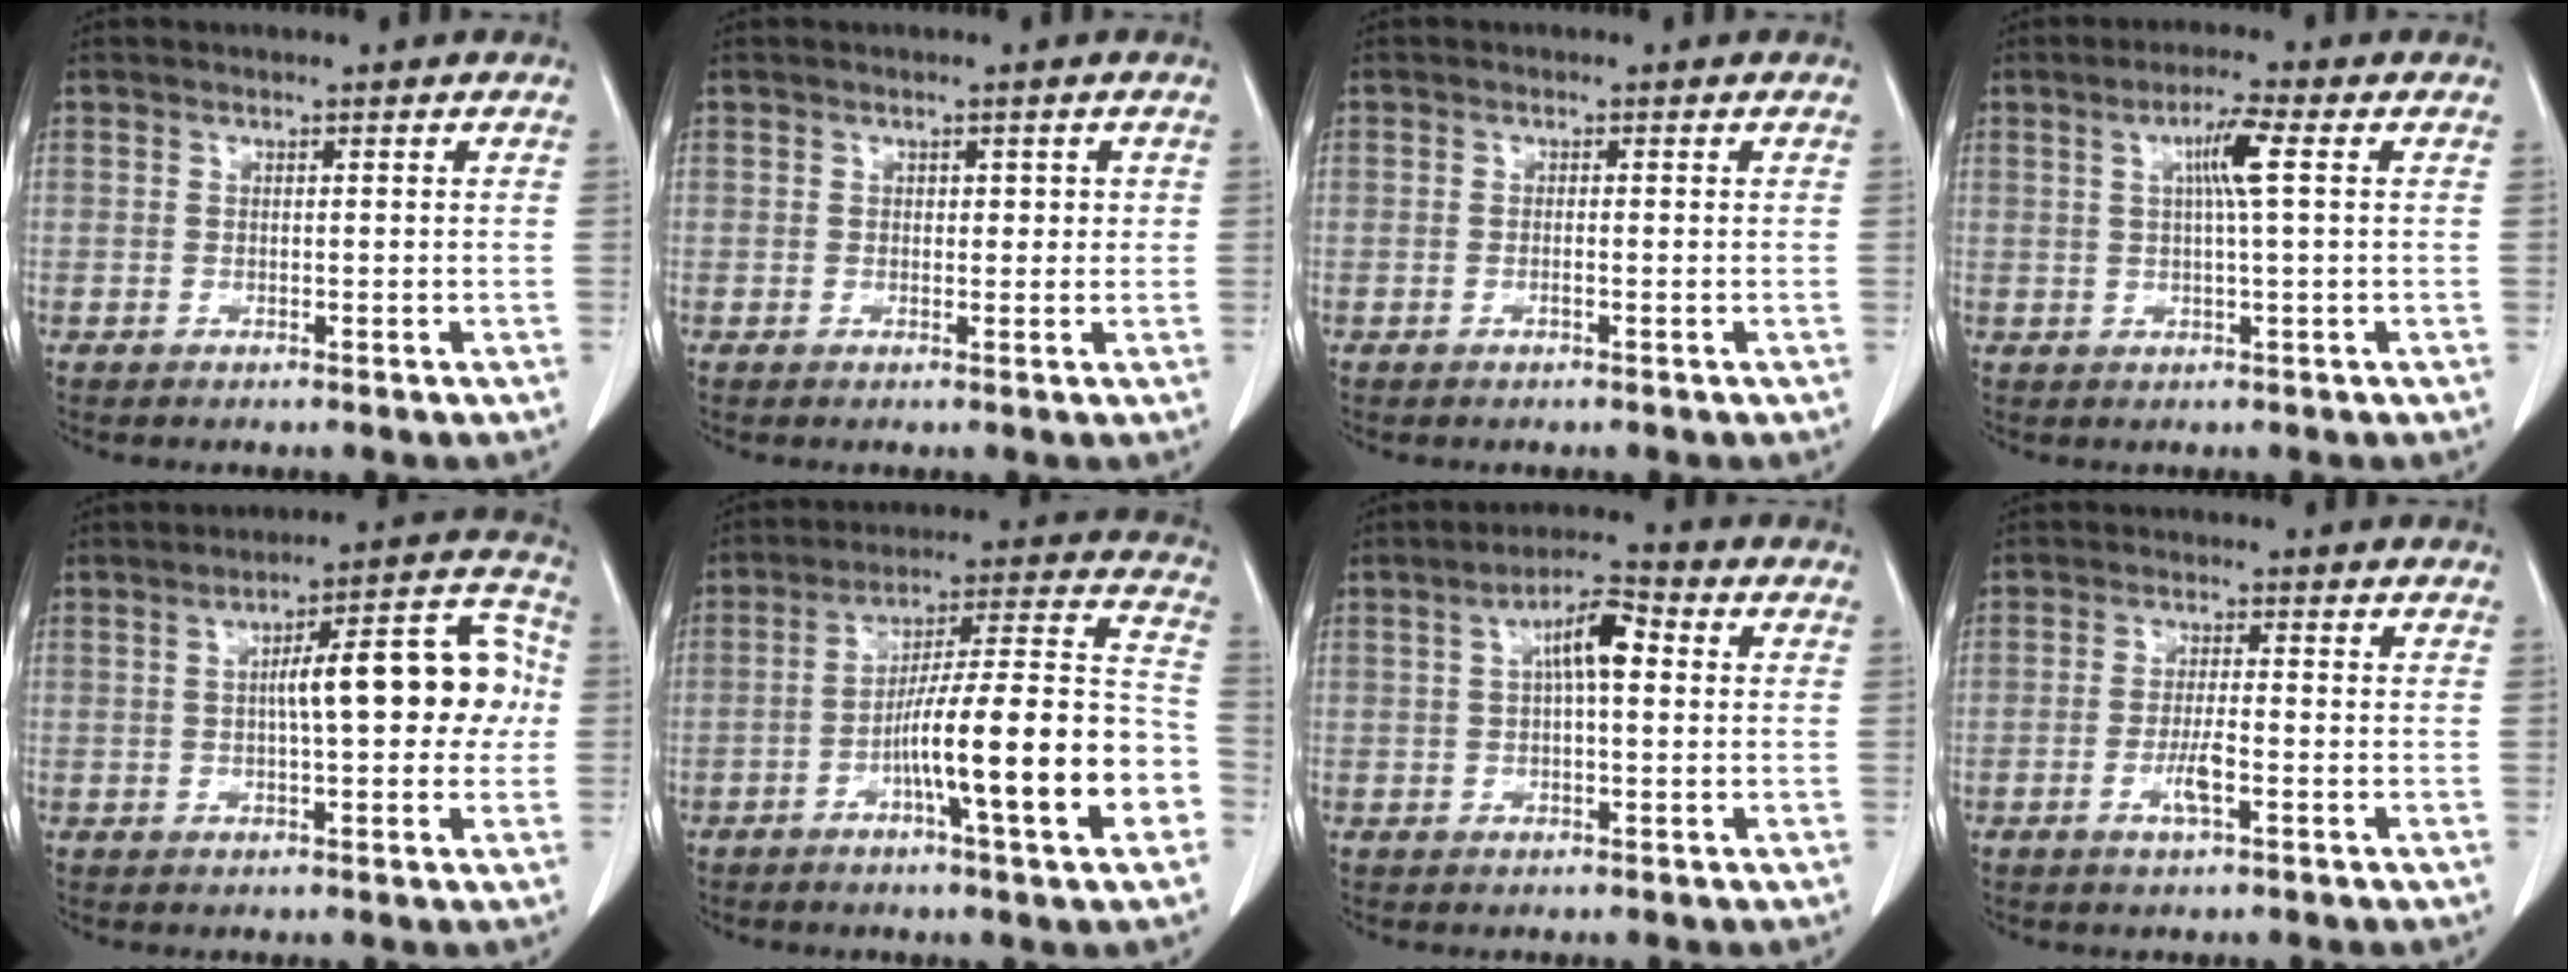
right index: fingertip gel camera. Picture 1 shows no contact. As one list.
[{"total": 1.9, "force": [0.5, 1.2, 1.4], "torque": [-0.013, 0.005, 0.004]}, {"total": 0.5, "force": [-0.2, 0.1, 0.5], "torque": [-0.009, 0.000, -0.003]}, {"total": 5.1, "force": [1.3, -0.3, 4.9], "torque": [-0.085, 0.003, 0.021]}, {"total": 13.2, "force": [1.0, 3.6, 12.7], "torque": [-0.167, 0.047, 0.014]}, {"total": 19.6, "force": [-6.3, 1.2, 18.6], "torque": [-0.240, 0.018, -0.095]}, {"total": 6.6, "force": [1.3, 1.8, 6.2], "torque": [-0.108, 0.022, 0.019]}, {"total": 3.9, "force": [-1.5, 0.7, 3.6], "torque": [-0.067, -0.002, -0.029]}]